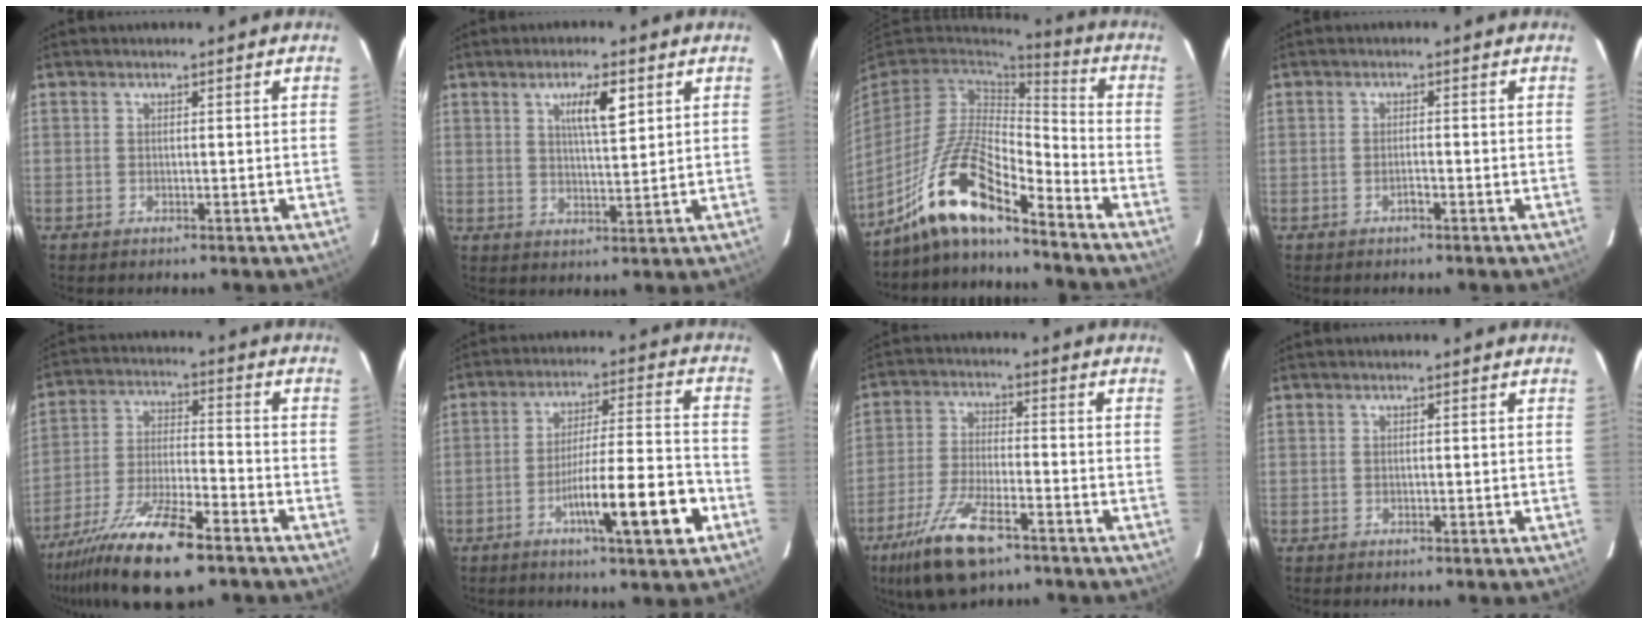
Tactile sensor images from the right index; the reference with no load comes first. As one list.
[{"total": 5.7, "force": [2.5, 1.0, 5.0], "torque": [-0.086, 0.002, 0.044]}, {"total": 14.0, "force": [-10.2, 2.4, 9.3], "torque": [-0.181, 0.008, -0.188]}, {"total": 1.2, "force": [-0.8, 0.1, 0.9], "torque": [-0.018, 0.001, -0.014]}, {"total": 15.5, "force": [-10.6, 3.0, 10.8], "torque": [-0.206, -0.023, -0.189]}, {"total": 13.5, "force": [-5.7, 0.6, 12.2], "torque": [-0.198, 0.000, -0.089]}, {"total": 11.2, "force": [-7.2, 2.7, 8.1], "torque": [-0.166, -0.022, -0.127]}, {"total": 0.0}]